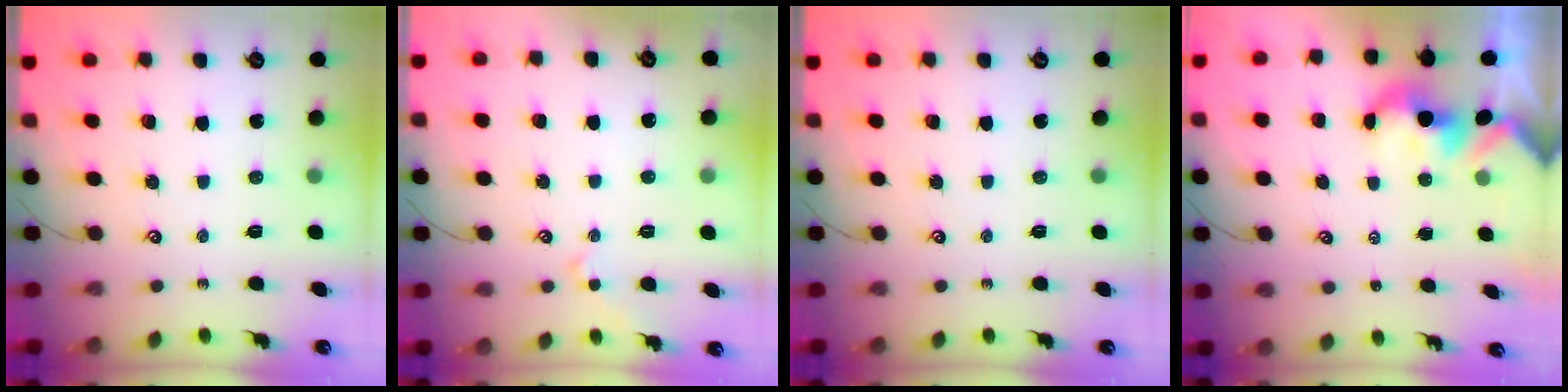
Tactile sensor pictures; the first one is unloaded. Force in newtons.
{"total": 1.3, "press": 1.2, "slide": 0.4}
{"total": 0.0}
{"total": 1.6, "press": 1.5, "slide": 0.3}